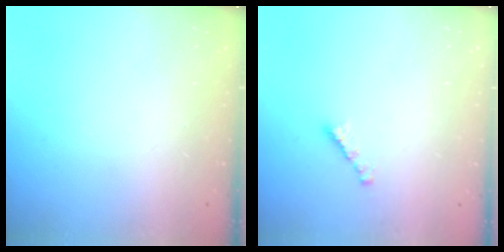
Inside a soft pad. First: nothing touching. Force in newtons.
{"total": 2.7, "press": 2.7, "slide": 0.2}